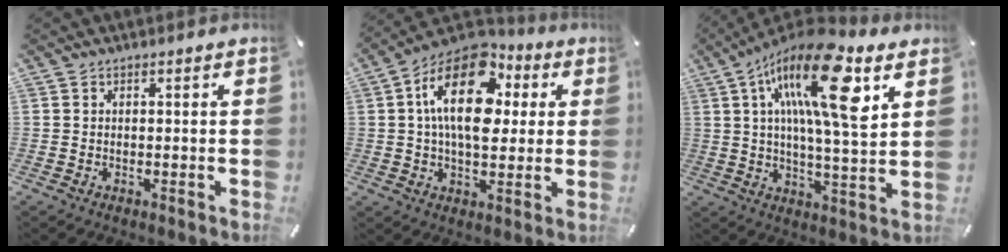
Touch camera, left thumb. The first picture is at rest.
{"total": 19.0, "force": [4.6, 11.6, 14.3], "torque": [-0.250, -0.018, 0.071]}
{"total": 21.0, "force": [9.1, 5.9, 17.9], "torque": [-0.307, -0.033, 0.131]}